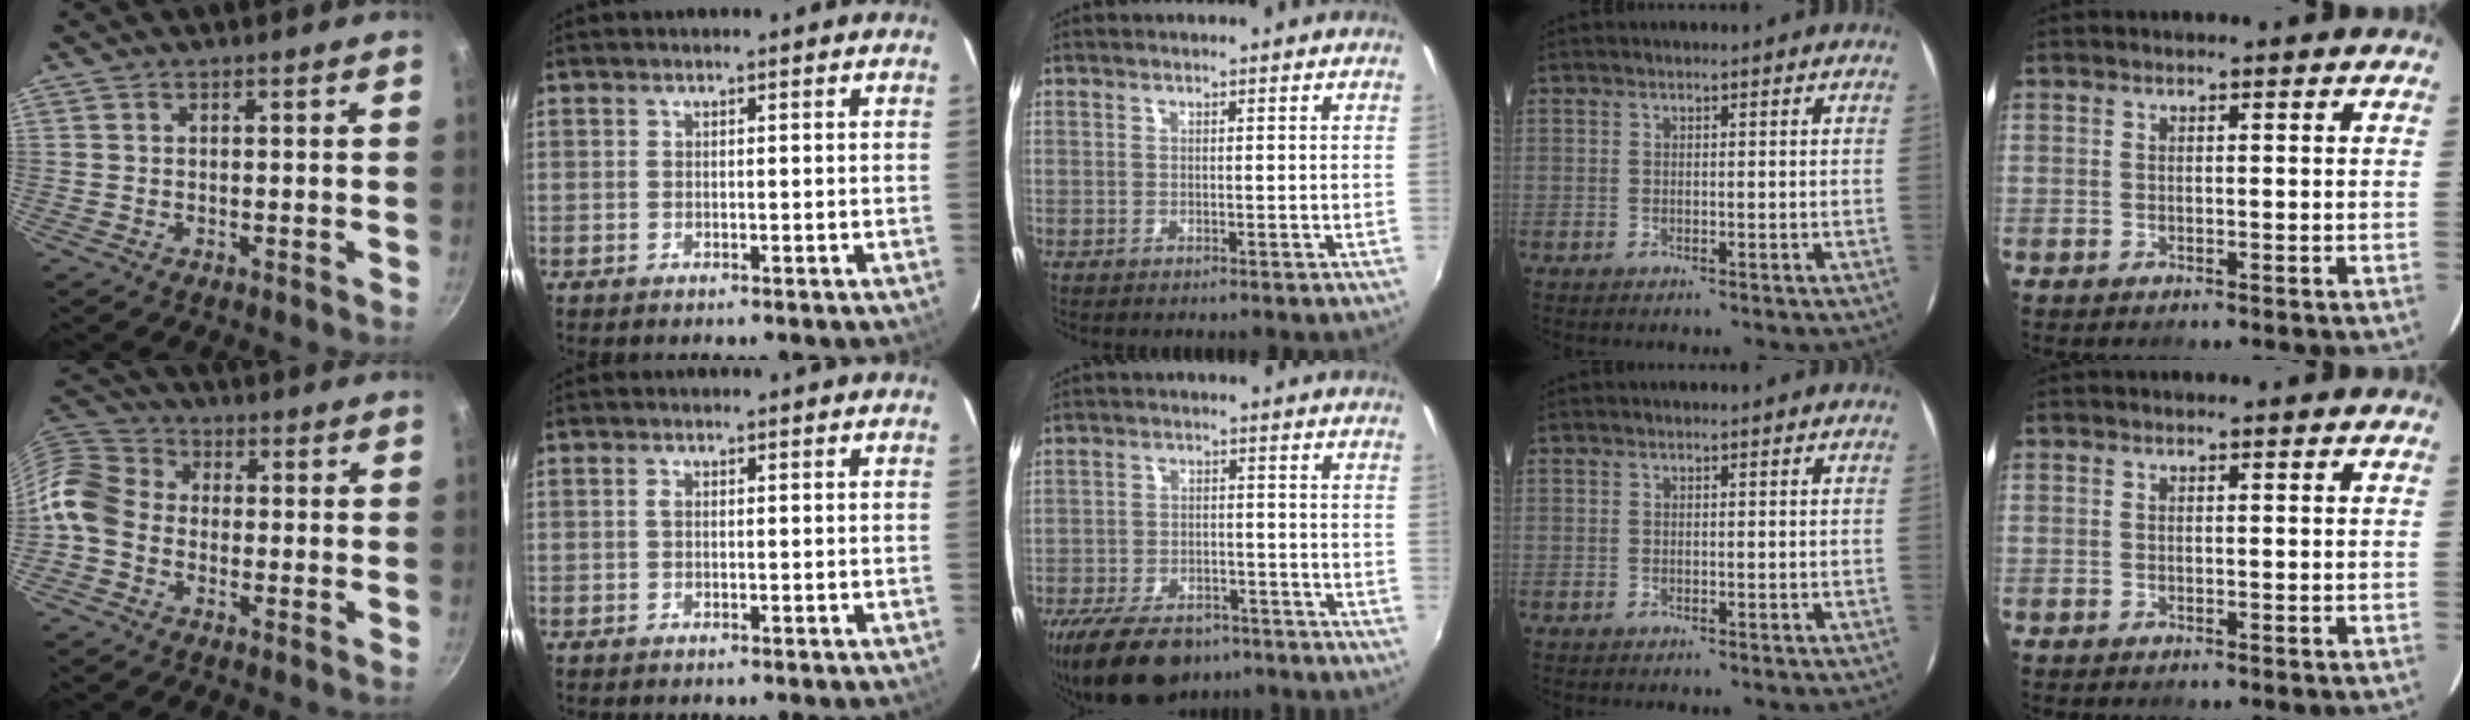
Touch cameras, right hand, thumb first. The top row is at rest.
{"thumb": {"total": 9.2, "force": [-2.4, 7.2, 5.1], "torque": [-0.086, 0.034, -0.073]}, "index": {"total": 0.7, "force": [0.0, 0.4, 0.5], "torque": [-0.010, 0.003, -0.001]}, "middle": {"total": 15.0, "force": [-10.7, 7.5, 7.3], "torque": [-0.172, -0.019, -0.169]}}